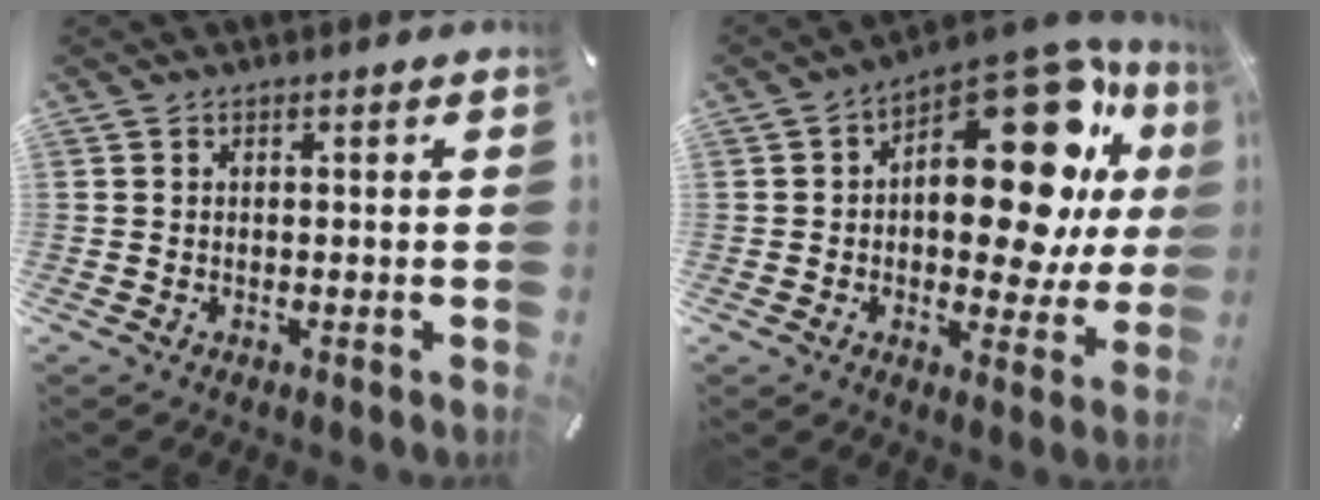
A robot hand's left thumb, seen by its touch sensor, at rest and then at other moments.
{"total": 23.2, "force": [8.1, 11.6, 18.5], "torque": [-0.236, -0.071, 0.135]}